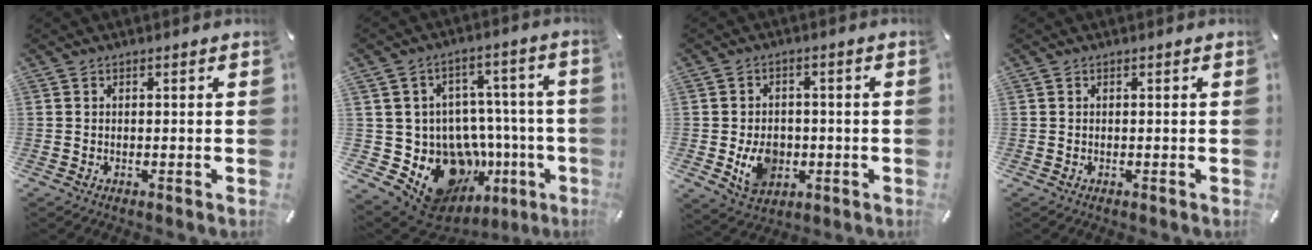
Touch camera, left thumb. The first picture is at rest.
{"total": 18.3, "force": [-8.1, 13.1, 9.9], "torque": [-0.148, 0.026, -0.101]}
{"total": 8.8, "force": [-1.8, 7.0, 5.0], "torque": [-0.086, 0.006, -0.029]}
{"total": 0.0}